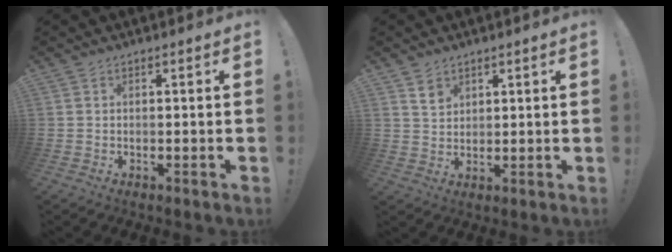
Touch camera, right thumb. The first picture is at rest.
{"total": 3.8, "force": [2.8, 2.5, 0.8], "torque": [0.003, -0.020, 0.049]}